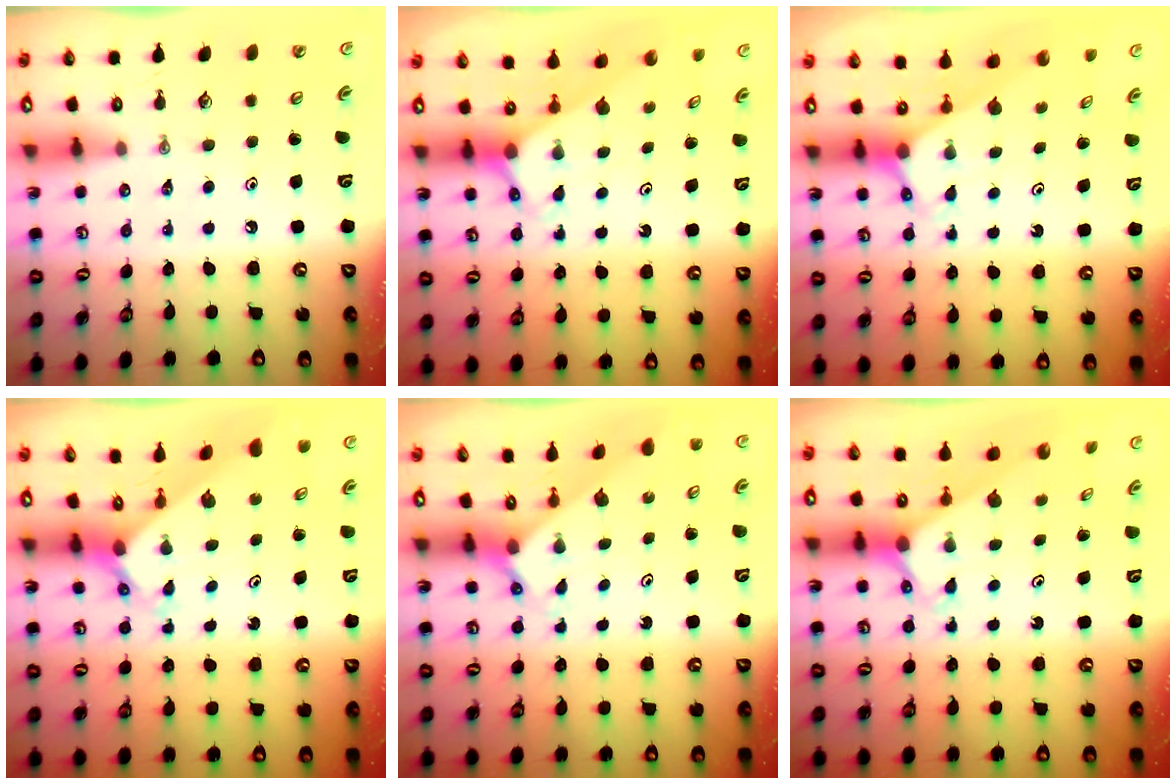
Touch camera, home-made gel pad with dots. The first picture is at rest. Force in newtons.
{"total": 2.7, "press": 2.7, "slide": 0.1}
{"total": 2.7, "press": 2.7, "slide": 0.2}
{"total": 2.4, "press": 2.4, "slide": 0.2}
{"total": 1.9, "press": 1.9, "slide": 0.1}
{"total": 2.2, "press": 2.2, "slide": 0.2}